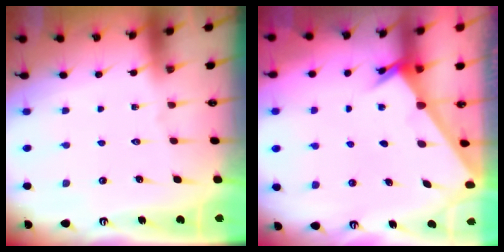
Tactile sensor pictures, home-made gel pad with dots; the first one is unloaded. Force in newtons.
{"total": 2.4, "press": 2.4, "slide": 0.3}